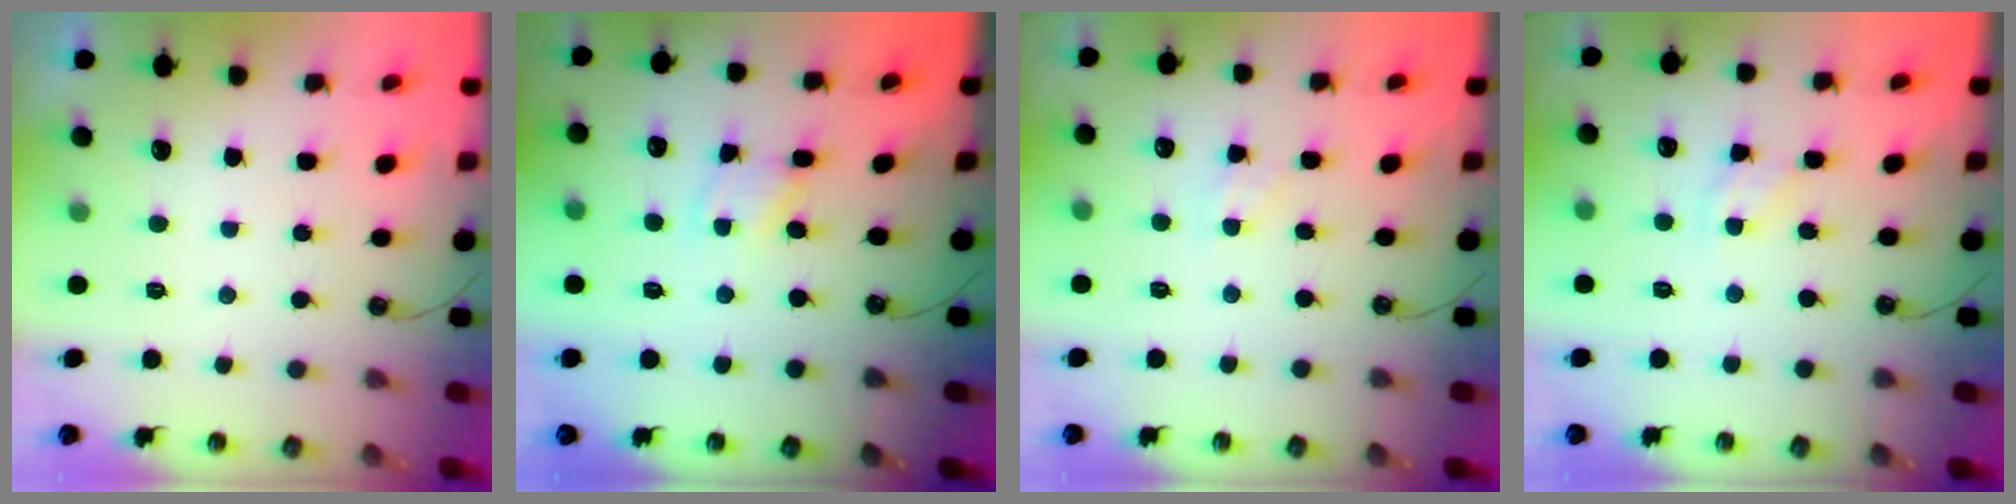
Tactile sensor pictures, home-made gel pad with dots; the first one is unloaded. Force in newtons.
{"total": 1.5, "press": 1.5, "slide": 0.0}
{"total": 1.6, "press": 1.6, "slide": 0.2}
{"total": 3.5, "press": 3.5, "slide": 0.2}